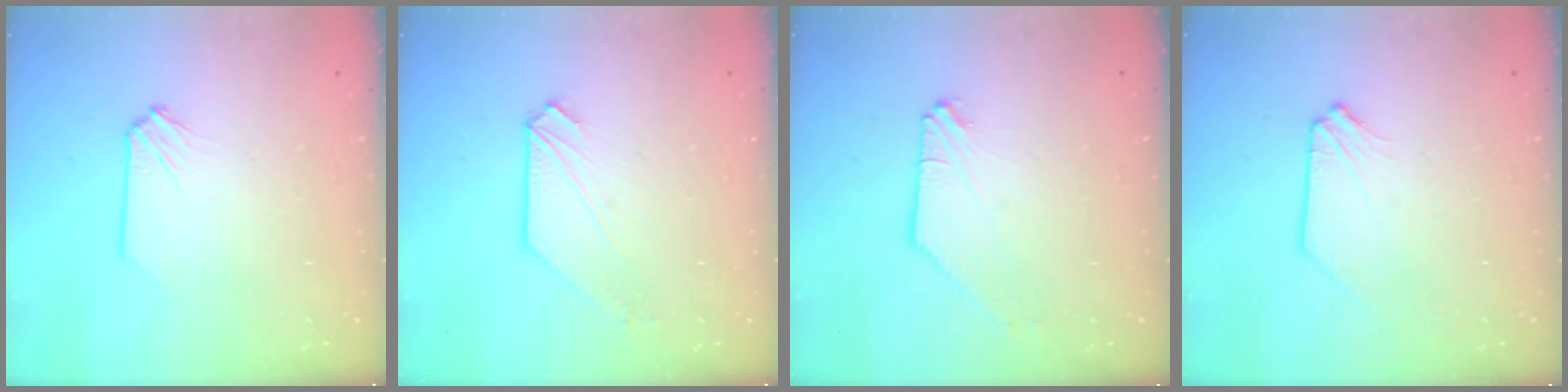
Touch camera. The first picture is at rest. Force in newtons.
{"total": 2.2, "press": 2.2, "slide": 0.3}
{"total": 0.0}
{"total": 0.8, "press": 0.8, "slide": 0.1}